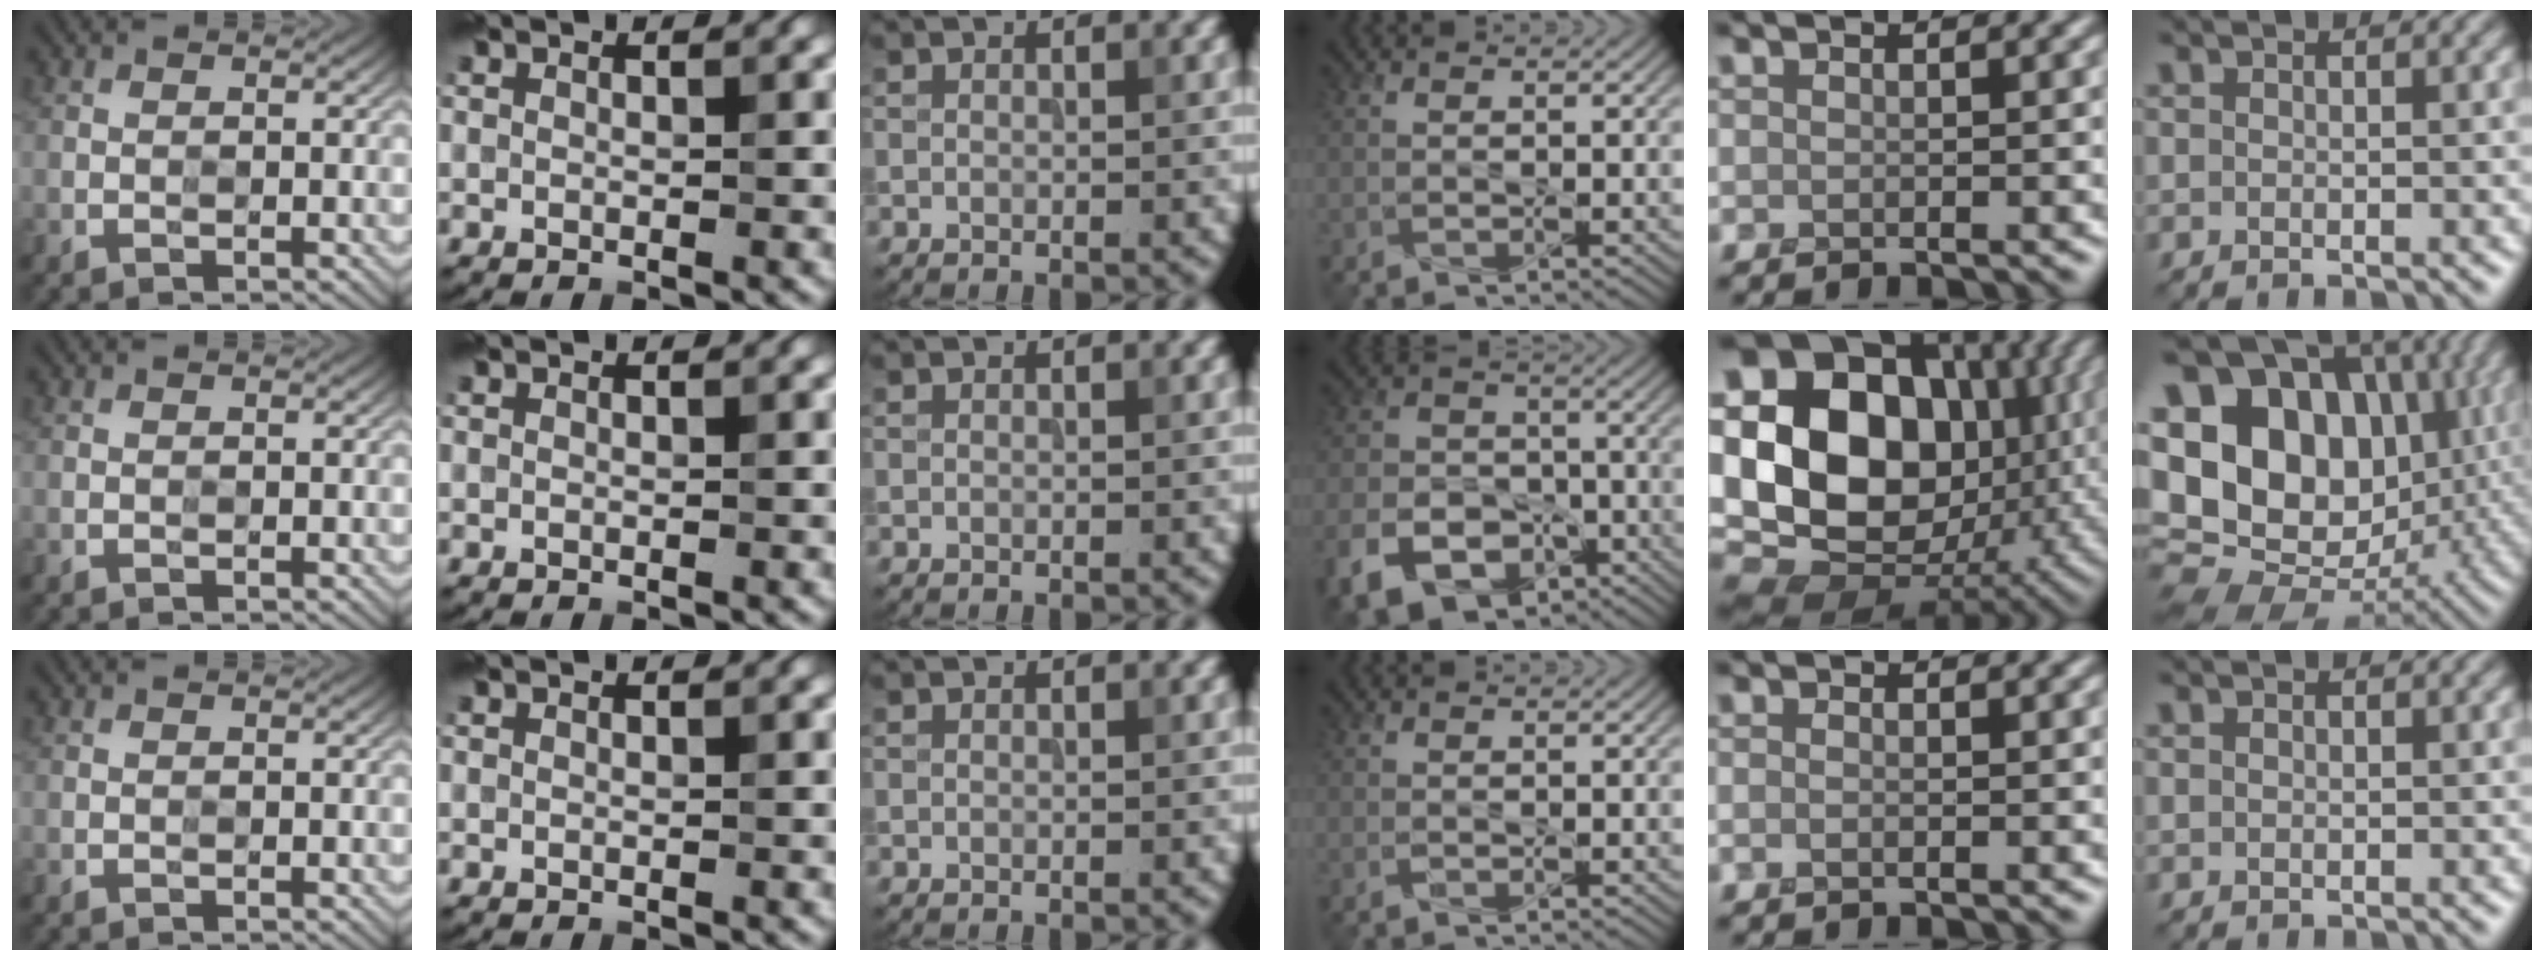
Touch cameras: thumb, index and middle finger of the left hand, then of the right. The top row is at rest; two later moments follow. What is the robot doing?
{"motion": "press", "object": "memory foam"}